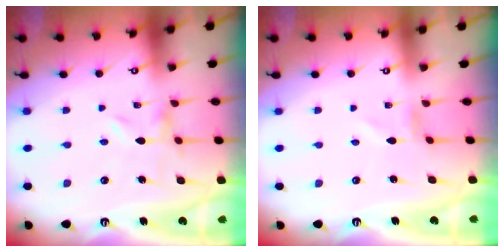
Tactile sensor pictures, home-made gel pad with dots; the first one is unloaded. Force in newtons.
{"total": 0.7, "press": 0.7, "slide": 0.1}